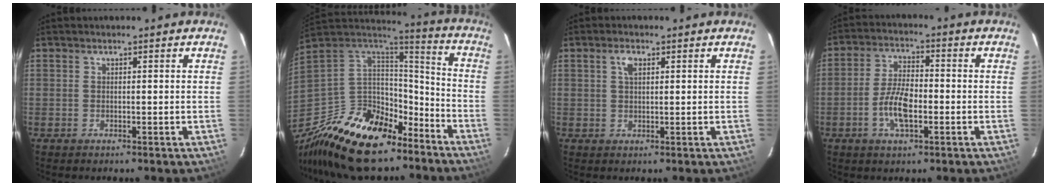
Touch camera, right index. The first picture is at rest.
{"total": 27.2, "force": [-17.7, 13.9, 15.1], "torque": [-0.324, 0.002, -0.279]}
{"total": 2.4, "force": [1.0, 1.1, 1.8], "torque": [-0.036, 0.007, 0.018]}
{"total": 7.8, "force": [-2.5, 3.3, 6.6], "torque": [-0.134, 0.005, -0.047]}